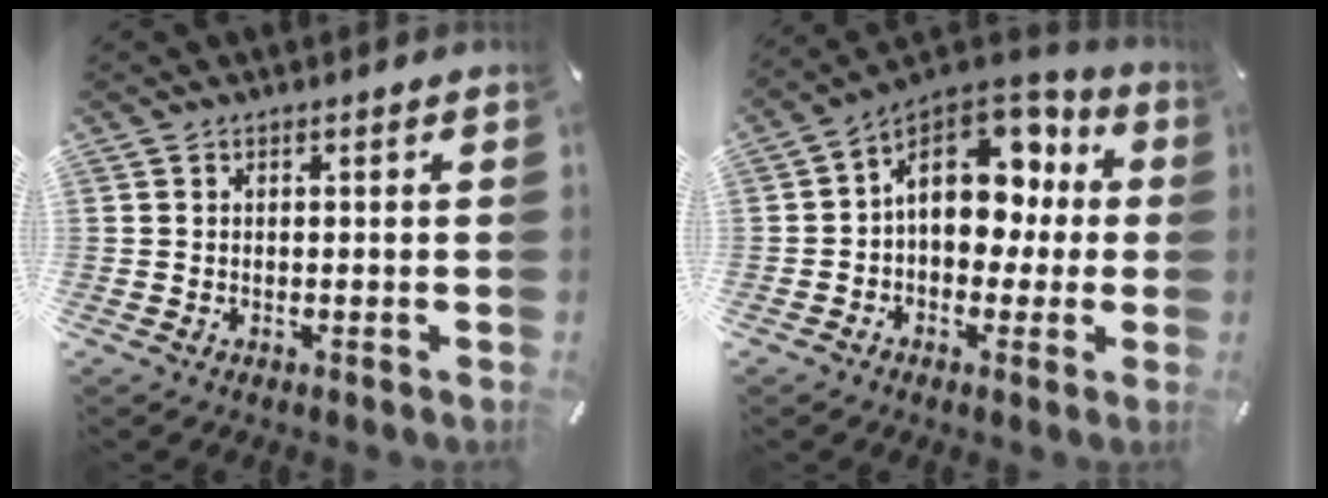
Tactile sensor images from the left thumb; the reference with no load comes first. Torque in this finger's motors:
{"motor_torque": [2.38, 2.38, 0.57, 0.25, 0.16]}